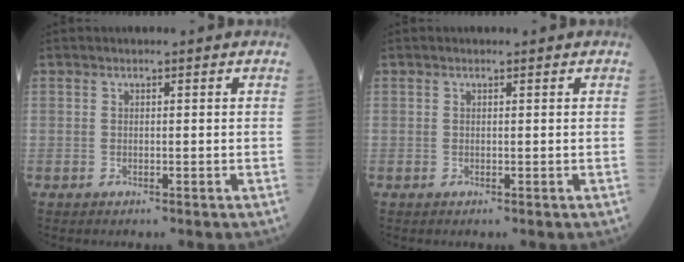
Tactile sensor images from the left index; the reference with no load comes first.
{"total": 0.0}